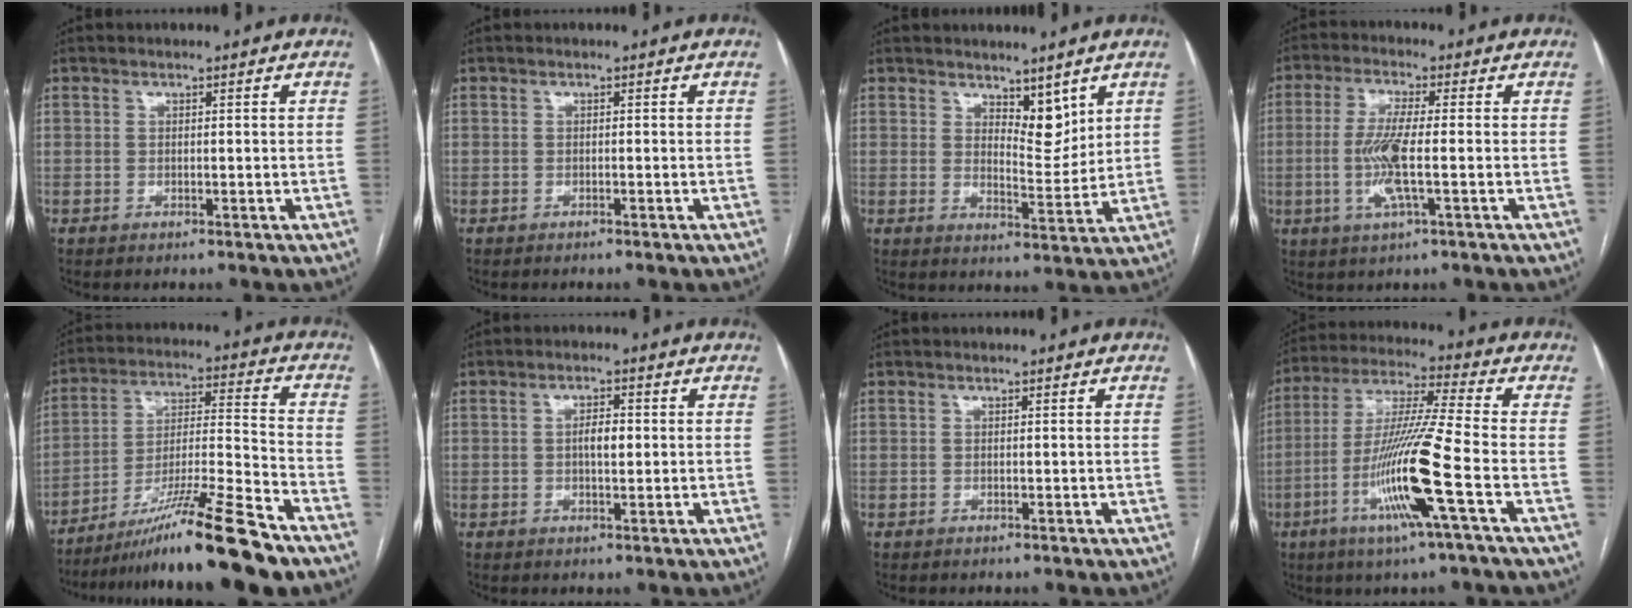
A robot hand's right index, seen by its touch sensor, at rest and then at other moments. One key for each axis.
{"total": 0.0}
{"total": 5.4, "fx": 3.8, "fy": 2.2, "fz": 3.2, "tx": -0.049, "ty": -0.011, "tz": 0.067}
{"total": 7.2, "fx": -1.1, "fy": 0.4, "fz": 7.1, "tx": -0.152, "ty": -0.008, "tz": -0.026}
{"total": 17.4, "fx": -13.1, "fy": -0.8, "fz": 11.5, "tx": -0.196, "ty": -0.016, "tz": -0.223}
{"total": 3.1, "fx": 0.2, "fy": 1.1, "fz": 2.9, "tx": -0.049, "ty": 0.002, "tz": 0.003}
{"total": 0.0}
{"total": 15.0, "fx": -5.1, "fy": -1.3, "fz": 14.0, "tx": -0.283, "ty": -0.016, "tz": -0.103}